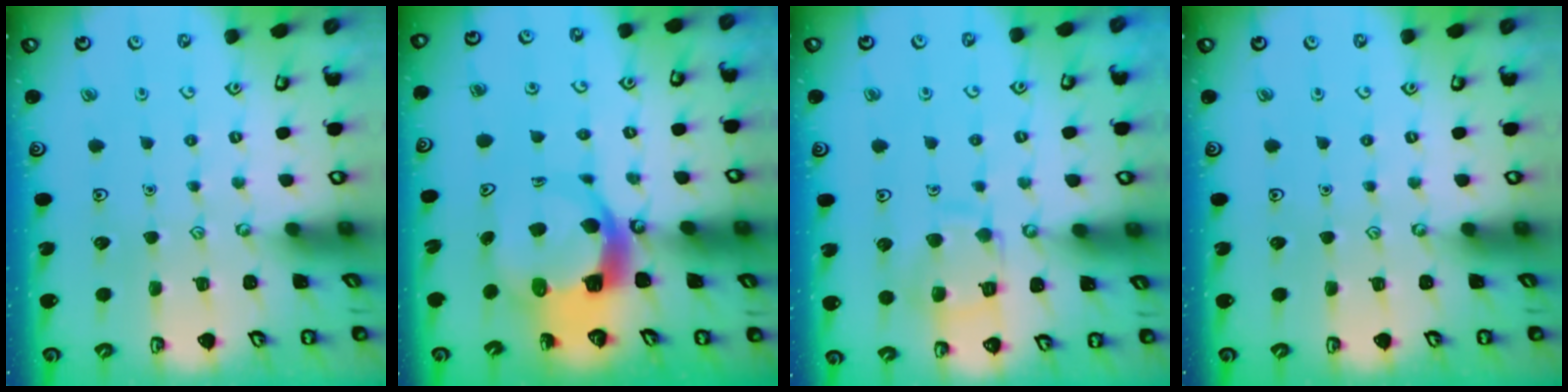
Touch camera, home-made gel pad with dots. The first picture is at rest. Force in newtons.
{"total": 8.9, "press": 8.9, "slide": 1.2}
{"total": 11.0, "press": 11.0, "slide": 0.9}
{"total": 0.0}